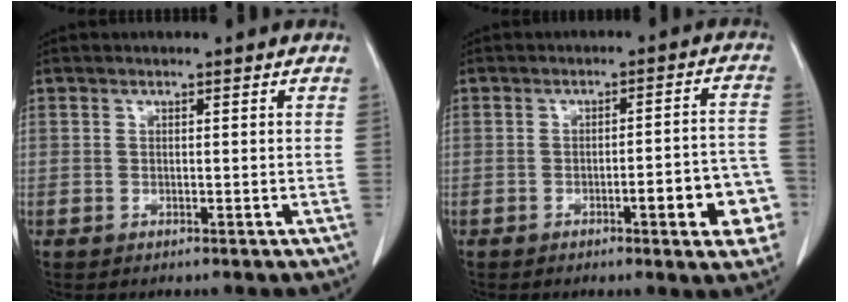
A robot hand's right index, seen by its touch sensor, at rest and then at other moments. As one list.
[{"total": 9.6, "force": [-3.8, 1.7, 8.6], "torque": [-0.093, 0.019, -0.046]}]